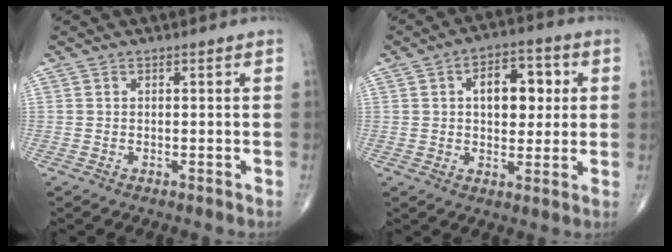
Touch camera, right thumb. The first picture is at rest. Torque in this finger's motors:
{"motor_torque": [0.33, 2.24, 1.03, 0.12, 0.08]}